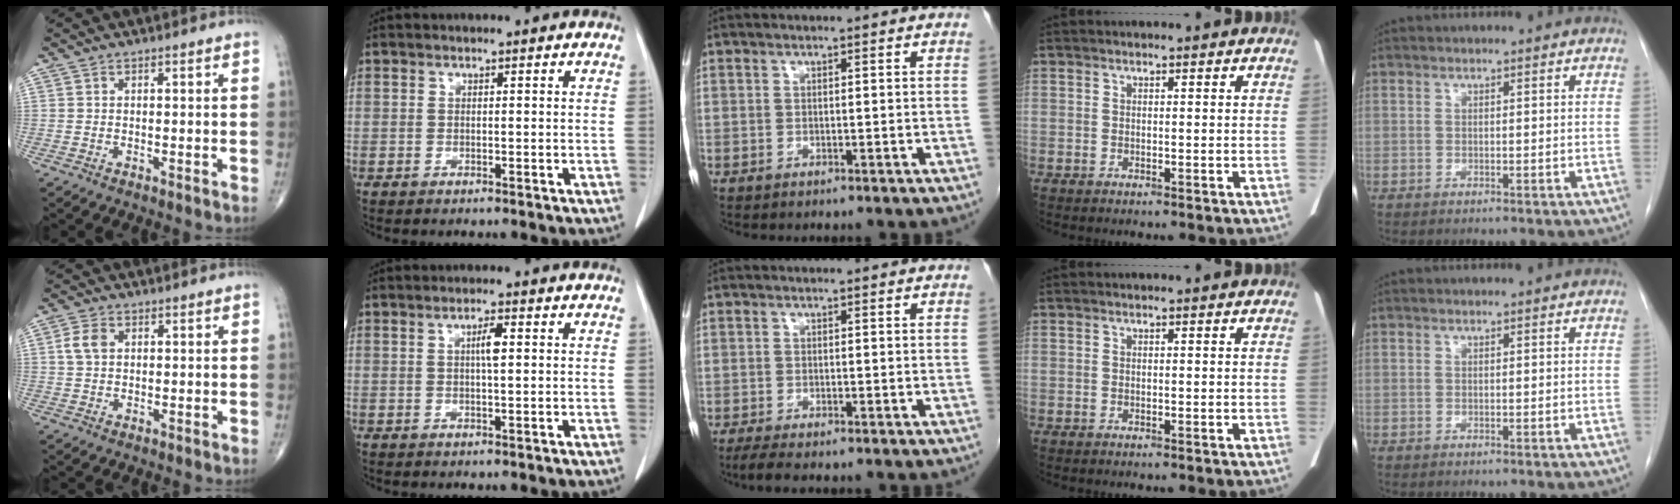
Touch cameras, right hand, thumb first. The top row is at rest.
{"thumb": {"total": 3.7, "force": [0.8, 2.6, 2.6], "torque": [-0.054, 0.005, 0.014]}, "index": {"total": 2.6, "force": [0.5, 0.3, 2.5], "torque": [-0.045, 0.002, 0.008]}, "middle": {"total": 2.8, "force": [-2.2, 0.1, 1.7], "torque": [-0.039, -0.011, -0.038]}}